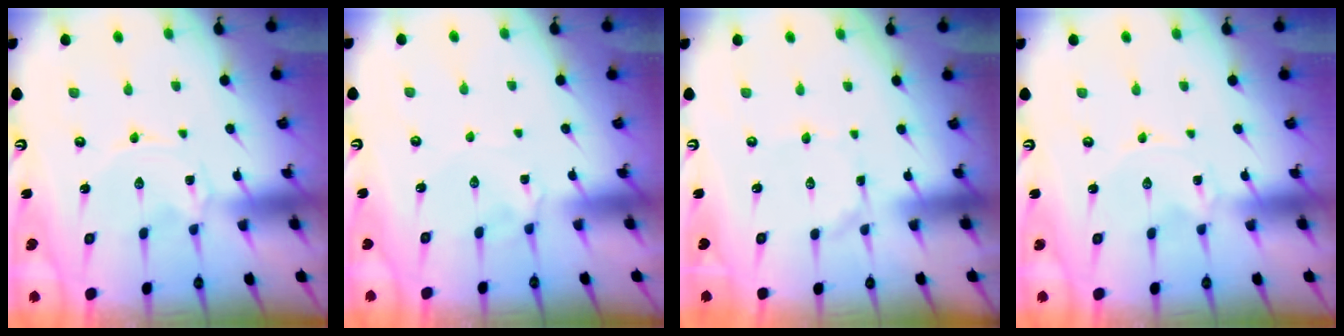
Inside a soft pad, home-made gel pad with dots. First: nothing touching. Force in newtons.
{"total": 2.2, "press": 2.1, "slide": 0.4}
{"total": 0.9, "press": 0.9, "slide": 0.1}
{"total": 0.0}